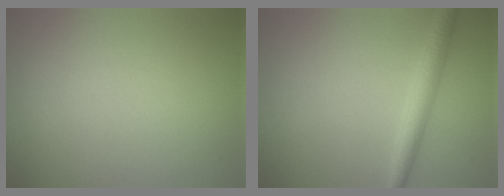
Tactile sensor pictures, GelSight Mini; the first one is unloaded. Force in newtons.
{"total": 2.7, "press": 2.7, "slide": 0.1}